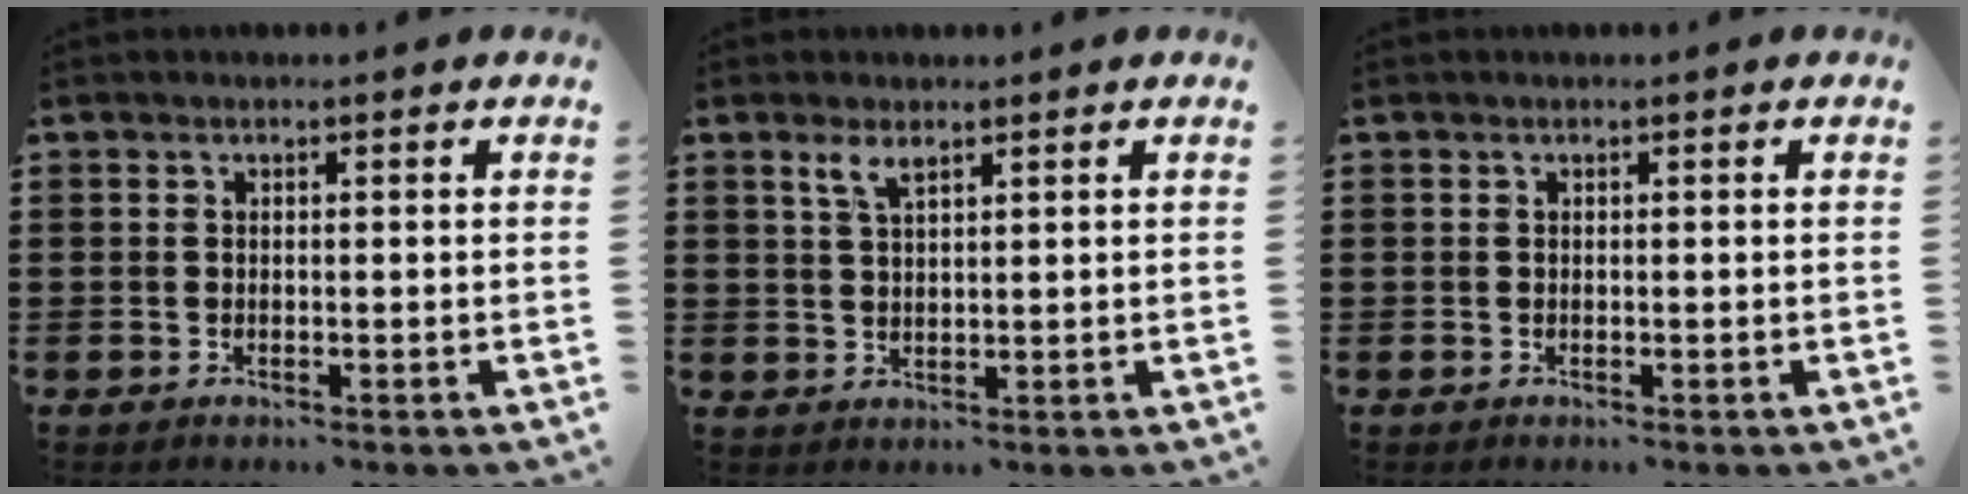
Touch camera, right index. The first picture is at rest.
{"total": 2.8, "force": [1.8, 0.8, 2.0], "torque": [-0.044, 0.005, 0.032]}
{"total": 0.0}